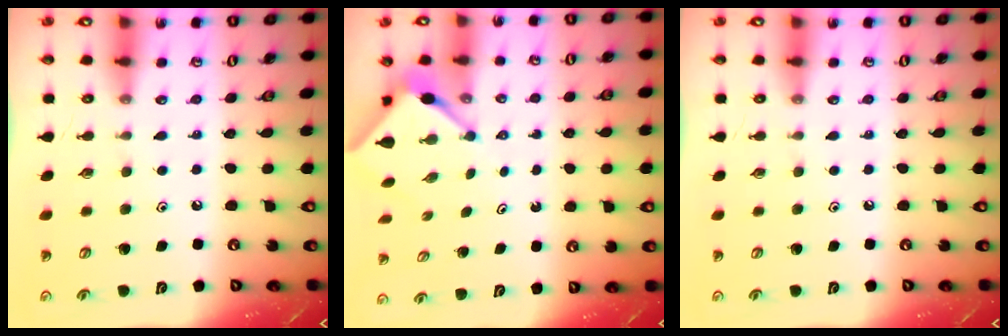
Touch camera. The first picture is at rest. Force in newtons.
{"total": 4.2, "press": 4.2, "slide": 0.4}
{"total": 0.0}